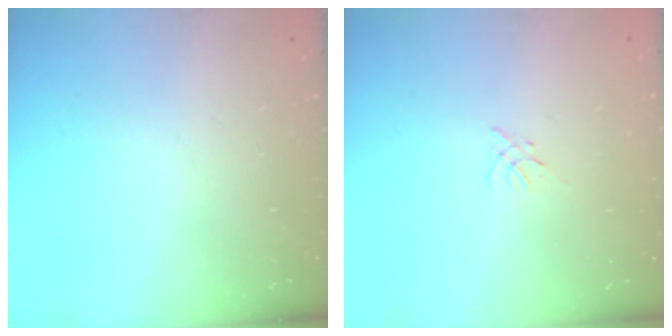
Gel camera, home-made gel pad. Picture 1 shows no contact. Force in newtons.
{"total": 0.0}